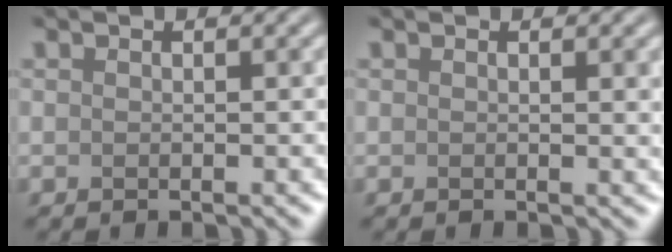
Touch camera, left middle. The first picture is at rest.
{"total": 0.9, "force": [0.3, 0.1, 0.9], "torque": [-0.008, 0.000, 0.003]}